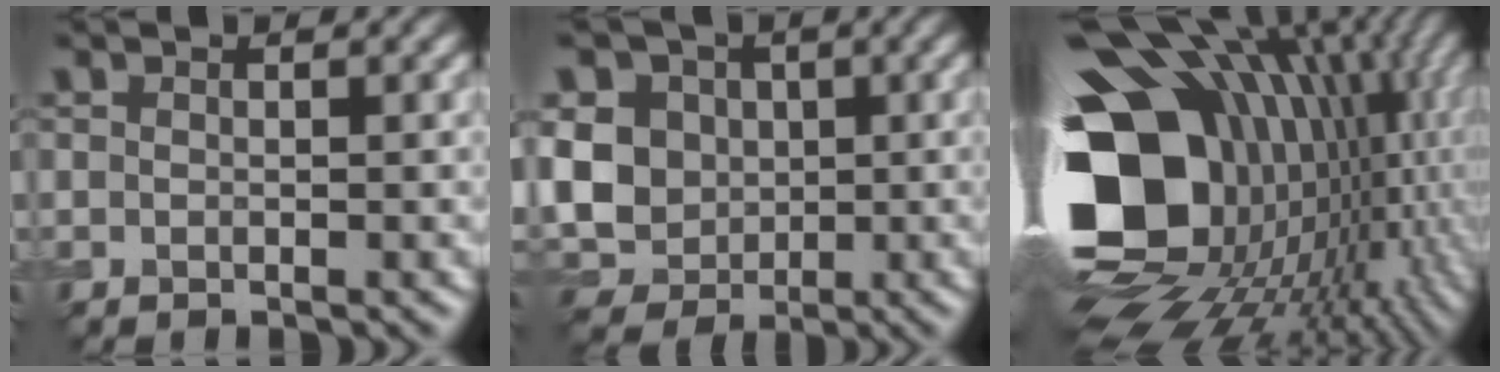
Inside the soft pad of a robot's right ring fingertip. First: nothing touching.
{"total": 9.7, "force": [1.1, 8.6, 4.5], "torque": [-0.104, 0.025, 0.001]}
{"total": 20.4, "force": [0.8, 15.0, 13.8], "torque": [-0.294, -0.028, 0.056]}